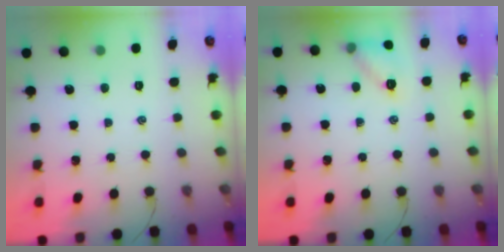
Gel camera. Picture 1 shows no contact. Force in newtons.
{"total": 9.0, "press": 9.0, "slide": 0.9}